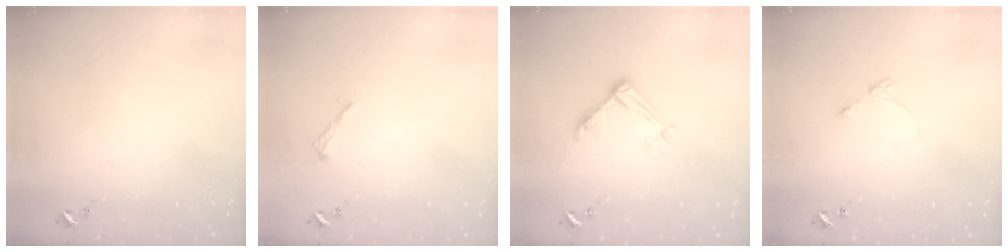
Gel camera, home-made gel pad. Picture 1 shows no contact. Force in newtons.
{"total": 2.2, "press": 2.2, "slide": 0.3}
{"total": 9.8, "press": 9.8, "slide": 1.0}
{"total": 4.0, "press": 3.9, "slide": 0.5}